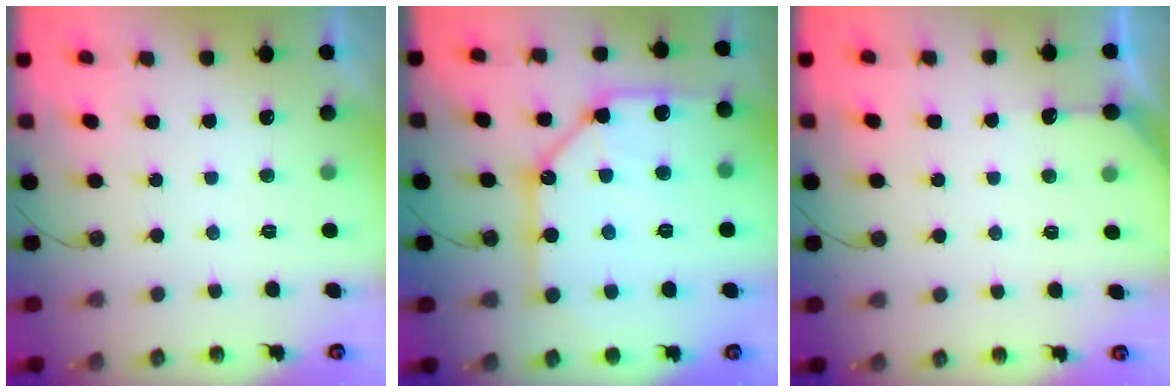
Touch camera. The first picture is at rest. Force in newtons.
{"total": 18.4, "press": 18.3, "slide": 1.9}
{"total": 4.1, "press": 4.1, "slide": 0.5}